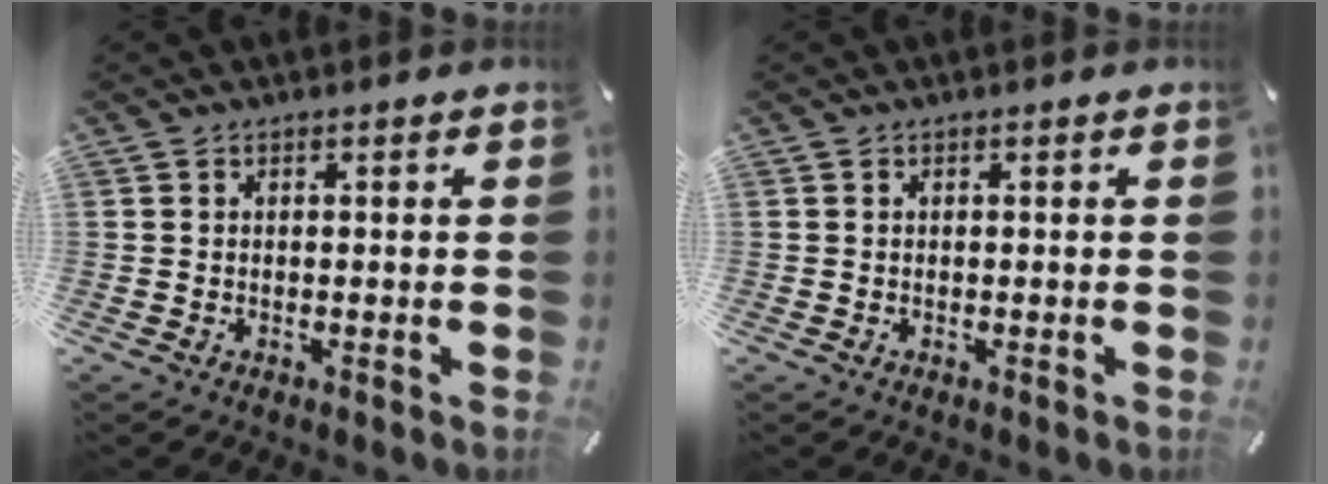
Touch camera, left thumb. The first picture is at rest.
{"total": 0.0}